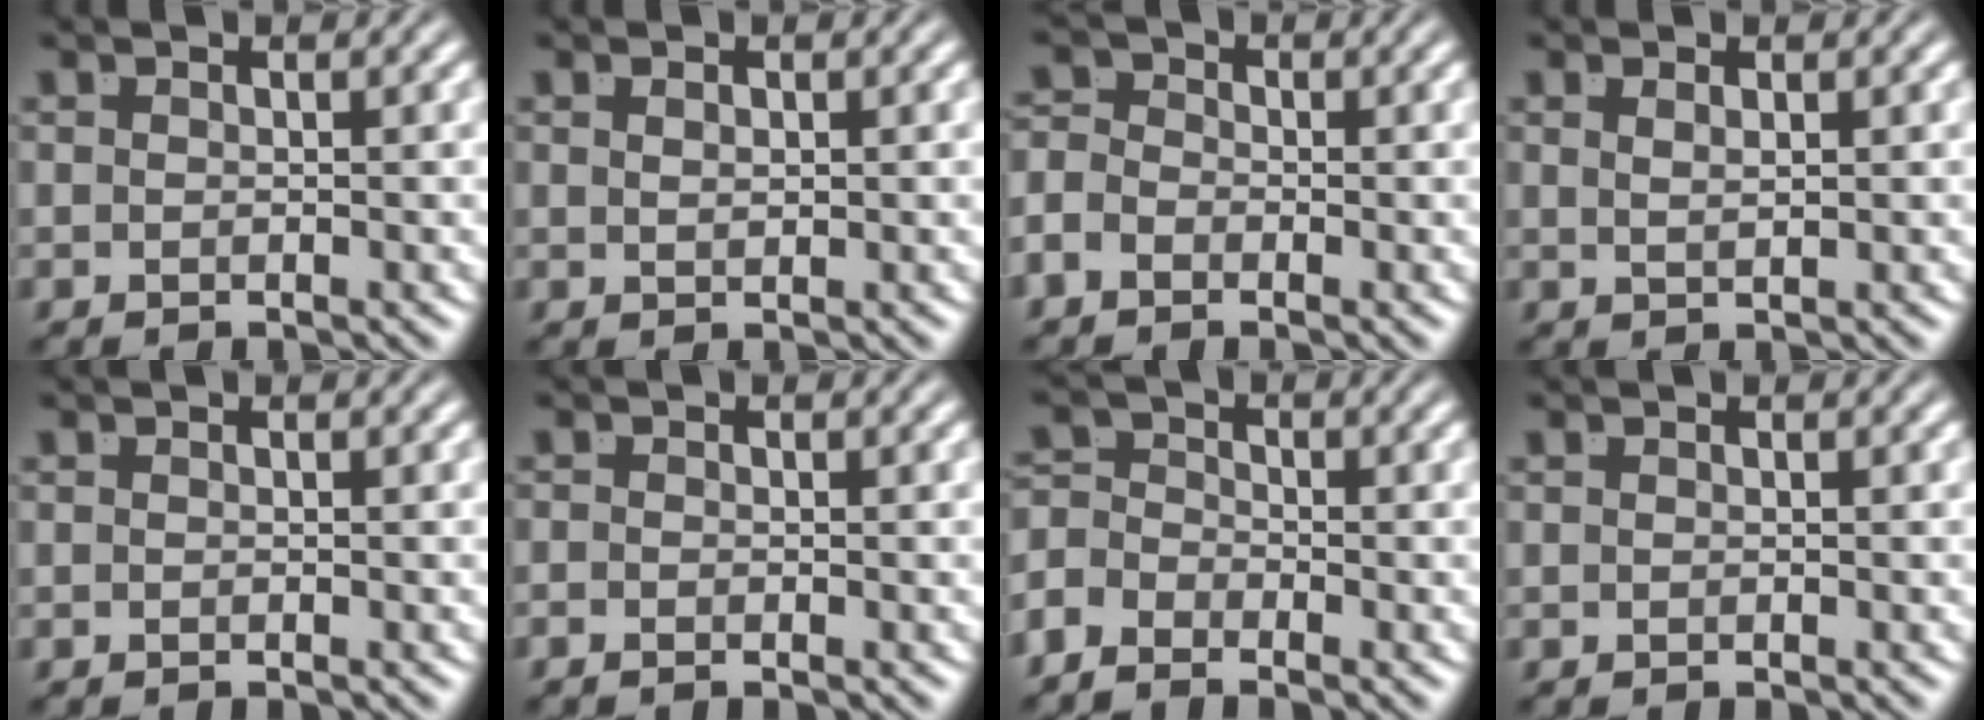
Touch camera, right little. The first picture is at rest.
{"total": 0.9, "force": [0.3, -0.8, 0.4], "torque": [-0.003, -0.009, 0.014]}
{"total": 2.3, "force": [-1.1, 1.8, 1.0], "torque": [-0.019, -0.012, -0.021]}
{"total": 1.4, "force": [0.5, -1.1, 0.5], "torque": [-0.004, -0.009, 0.021]}
{"total": 0.0}
{"total": 0.8, "force": [-0.7, -0.1, 0.2], "torque": [-0.004, -0.007, -0.012]}
{"total": 3.4, "force": [-1.4, 2.9, 1.2], "torque": [-0.019, -0.016, -0.030]}
{"total": 0.0}